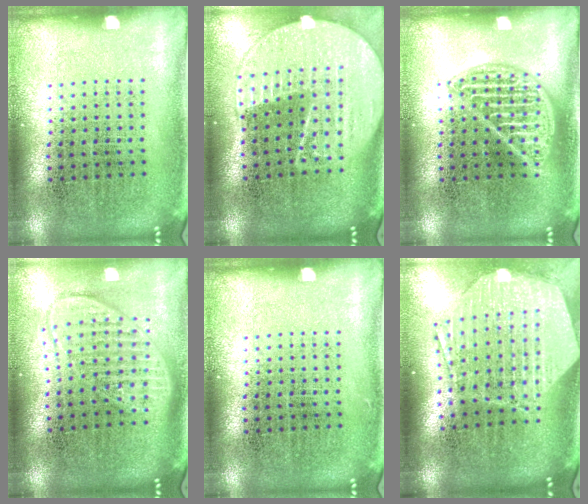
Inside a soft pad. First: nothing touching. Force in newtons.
{"total": 2.1, "press": 1.9, "slide": 1.0}
{"total": 2.1, "press": 2.0, "slide": 0.2}
{"total": 1.8, "press": 1.5, "slide": 1.0}
{"total": 0.0}
{"total": 2.9, "press": 2.3, "slide": 1.8}